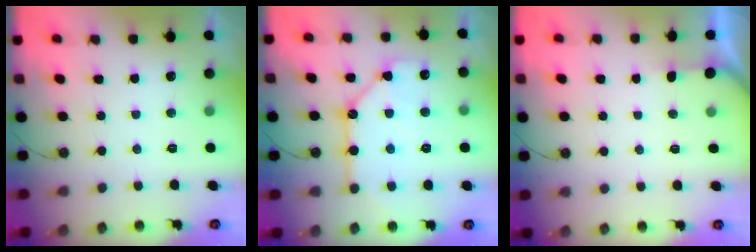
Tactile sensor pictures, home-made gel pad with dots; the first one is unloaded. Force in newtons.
{"total": 11.7, "press": 11.7, "slide": 0.9}
{"total": 1.9, "press": 1.9, "slide": 0.2}